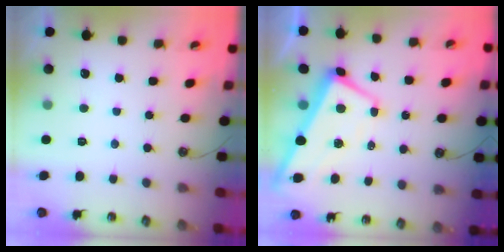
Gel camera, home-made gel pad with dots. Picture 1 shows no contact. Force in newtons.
{"total": 0.9, "press": 0.2, "slide": 0.9}